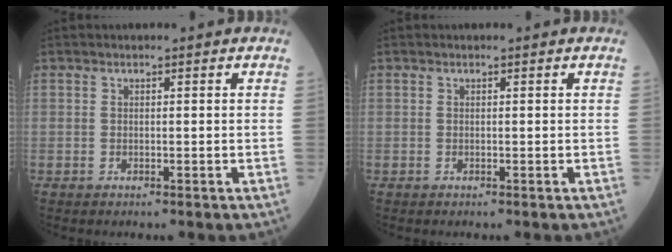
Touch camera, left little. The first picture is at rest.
{"total": 0.0}